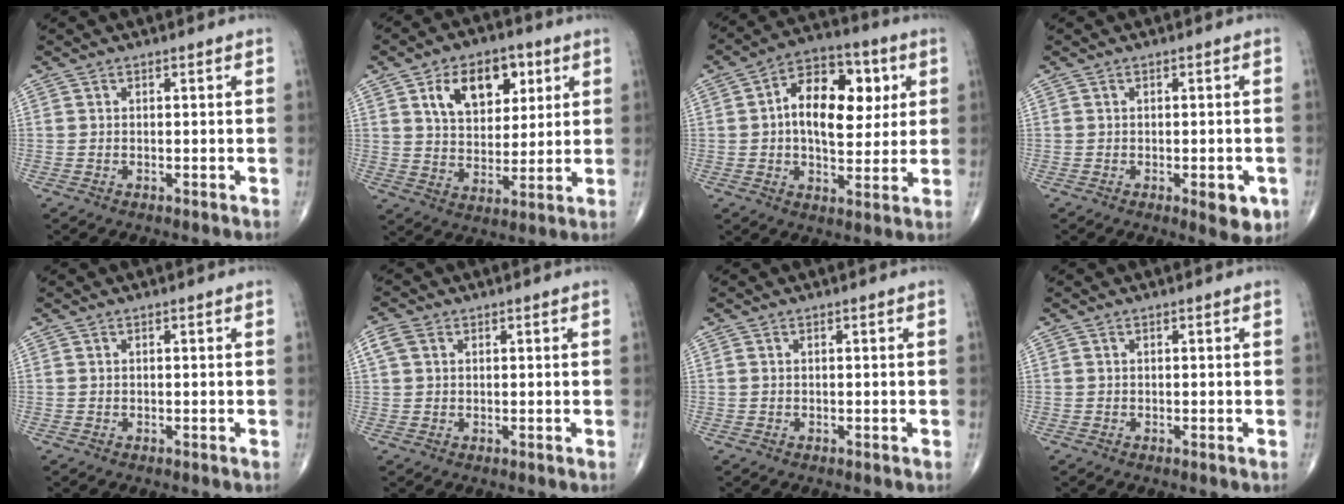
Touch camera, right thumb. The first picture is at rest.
{"total": 13.2, "force": [5.4, 8.4, 8.6], "torque": [-0.095, -0.015, 0.094]}
{"total": 15.4, "force": [2.8, 9.1, 12.1], "torque": [-0.154, 0.009, 0.037]}
{"total": 5.0, "force": [-1.9, 2.0, 4.2], "torque": [-0.039, -0.001, -0.017]}
{"total": 0.0}
{"total": 2.9, "force": [1.0, 2.2, 1.6], "torque": [-0.039, 0.012, 0.022]}
{"total": 0.0}
{"total": 0.0}